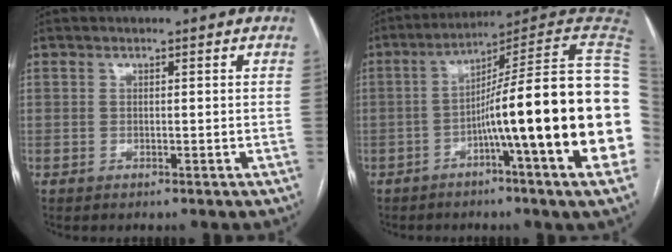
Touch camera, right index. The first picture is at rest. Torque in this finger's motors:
{"motor_torque": [2.14, 0.00, 1.06, 0.21]}